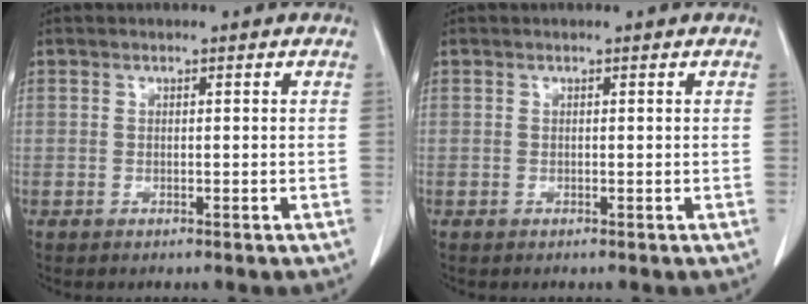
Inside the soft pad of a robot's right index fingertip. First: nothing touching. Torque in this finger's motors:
{"motor_torque": [0.00, 0.00, 0.00, 0.01]}